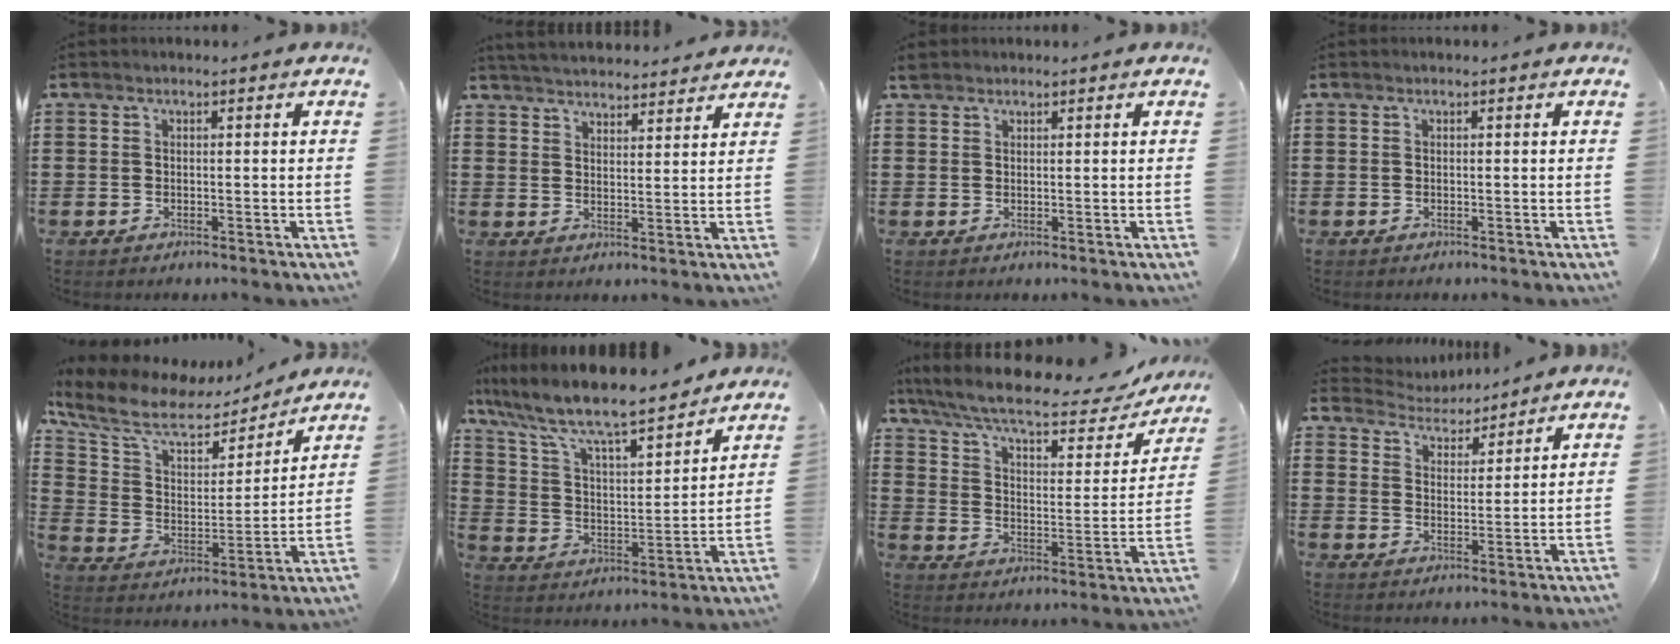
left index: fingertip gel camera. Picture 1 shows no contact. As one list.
[{"total": 4.2, "force": [4.1, 0.2, 0.4], "torque": [-0.022, -0.018, 0.075]}, {"total": 1.4, "force": [1.2, 0.5, 0.4], "torque": [-0.011, 0.002, 0.024]}, {"total": 0.0}, {"total": 9.5, "force": [7.6, 3.4, 4.7], "torque": [-0.127, -0.038, 0.128]}, {"total": 8.7, "force": [7.7, 1.1, 4.0], "torque": [-0.111, -0.055, 0.128]}, {"total": 9.7, "force": [7.7, 1.8, 5.6], "torque": [-0.135, -0.036, 0.130]}, {"total": 4.0, "force": [3.9, 0.8, -0.2], "torque": [-0.019, -0.020, 0.068]}]